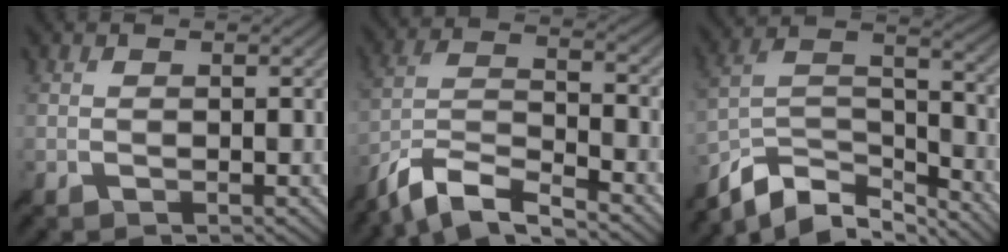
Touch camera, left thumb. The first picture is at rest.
{"total": 9.9, "force": [-8.2, 2.1, 5.0], "torque": [-0.104, -0.004, -0.165]}
{"total": 11.3, "force": [-8.8, 4.5, 5.4], "torque": [-0.117, -0.004, -0.165]}